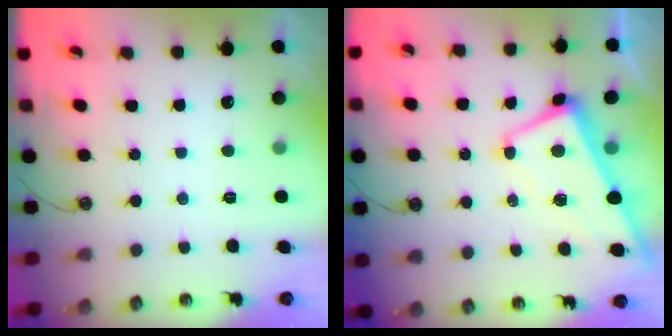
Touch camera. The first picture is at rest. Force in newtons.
{"total": 1.0, "press": 0.5, "slide": 0.8}